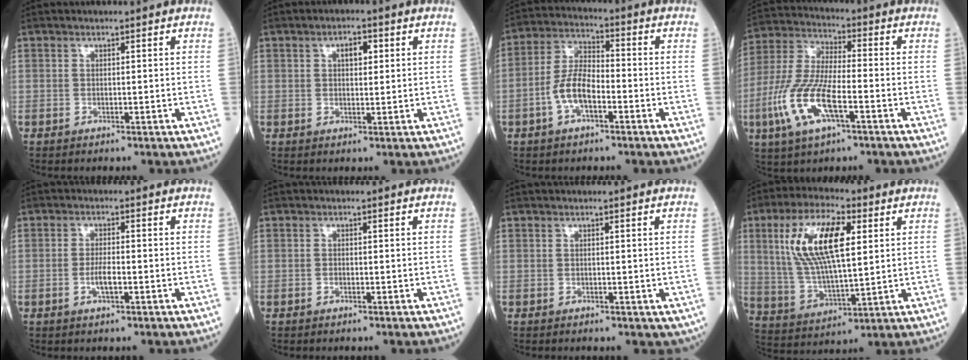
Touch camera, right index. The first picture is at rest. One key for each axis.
{"total": 3.0, "fx": 1.1, "fy": 1.4, "fz": 2.5, "tx": -0.041, "ty": 0.004, "tz": 0.016}
{"total": 7.5, "fx": -2.6, "fy": 3.1, "fz": 6.3, "tx": -0.136, "ty": 0.012, "tz": -0.053}
{"total": 12.8, "fx": -4.6, "fy": 3.7, "fz": 11.4, "tx": -0.253, "ty": -0.006, "tz": -0.088}
{"total": 2.8, "fx": -0.8, "fy": 0.6, "fz": 2.6, "tx": -0.053, "ty": 0.001, "tz": -0.015}
{"total": 0.5, "fx": -0.2, "fy": 0.3, "fz": 0.4, "tx": -0.008, "ty": 0.002, "tz": -0.003}
{"total": 1.0, "fx": -0.1, "fy": 0.8, "fz": 0.6, "tx": -0.003, "ty": 0.001, "tz": 0.002}
{"total": 15.0, "fx": 4.4, "fy": 4.5, "fz": 13.5, "tx": -0.280, "ty": 0.012, "tz": 0.085}